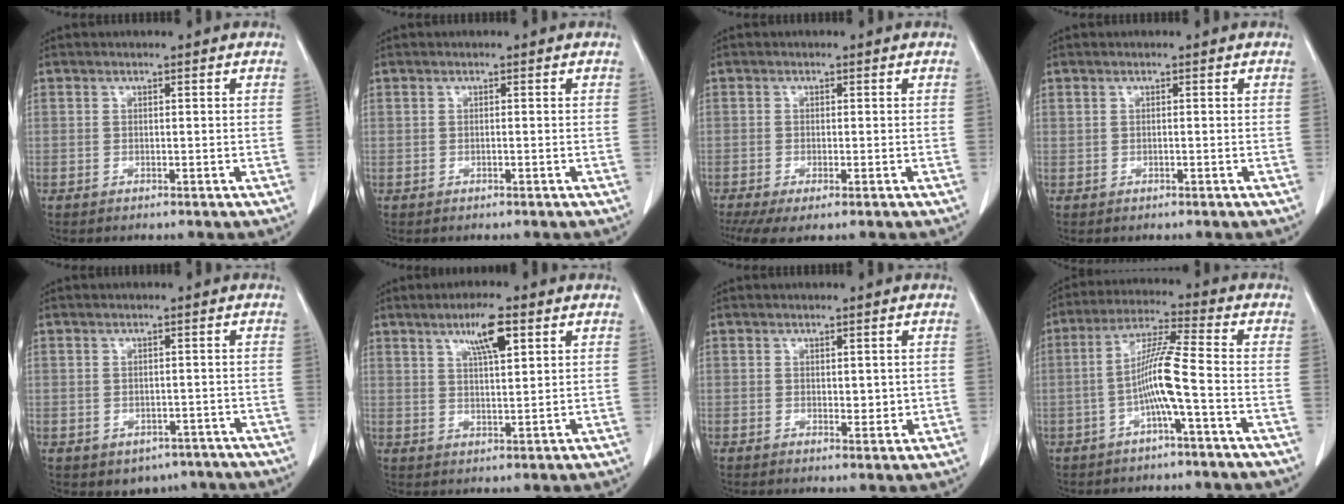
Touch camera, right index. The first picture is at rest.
{"total": 0.0}
{"total": 5.4, "force": [-3.6, 1.3, 3.8], "torque": [-0.064, -0.014, -0.059]}
{"total": 0.0}
{"total": 4.6, "force": [-3.1, 3.3, 1.0], "torque": [-0.001, 0.009, -0.034]}
{"total": 6.2, "force": [3.3, 1.0, 5.2], "torque": [-0.093, 0.003, 0.056]}
{"total": 2.3, "force": [0.3, 1.2, 1.9], "torque": [-0.024, -0.006, 0.008]}
{"total": 7.9, "force": [-2.2, -0.7, 7.6], "torque": [-0.150, 0.014, -0.043]}